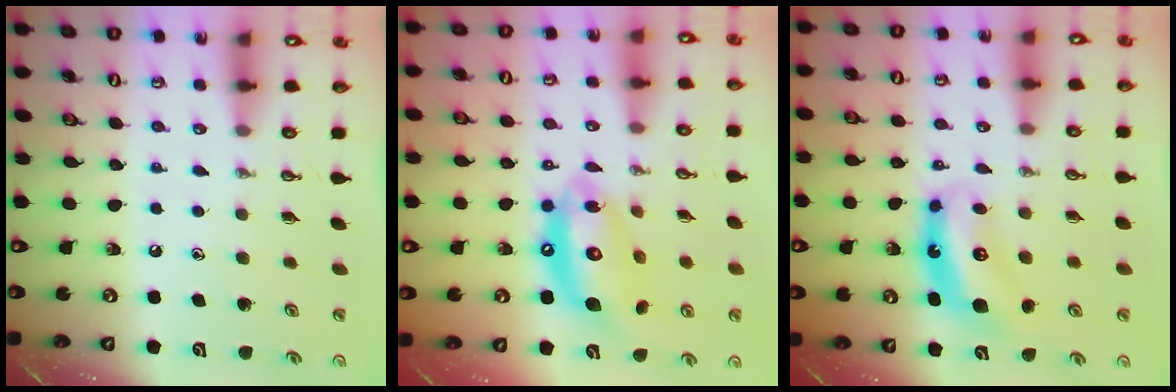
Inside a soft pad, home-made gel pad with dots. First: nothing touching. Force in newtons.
{"total": 15.7, "press": 15.5, "slide": 1.8}
{"total": 6.8, "press": 6.8, "slide": 0.2}